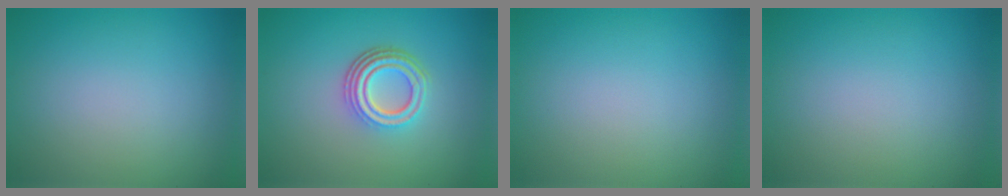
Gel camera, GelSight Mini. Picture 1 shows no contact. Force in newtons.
{"total": 4.2, "press": 3.2, "slide": 2.8}
{"total": 0.0}
{"total": 0.0}